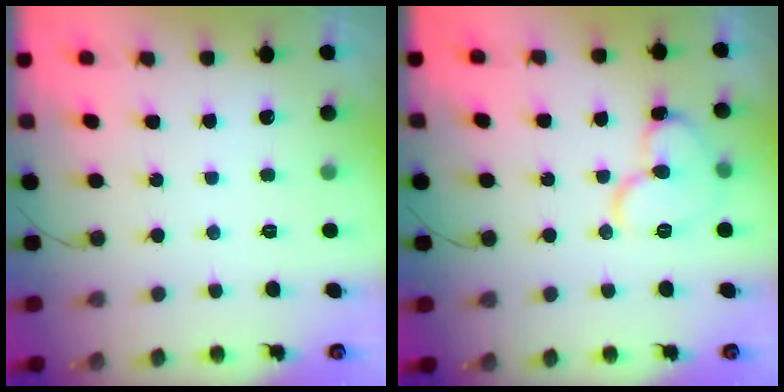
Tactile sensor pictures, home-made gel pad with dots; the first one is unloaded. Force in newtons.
{"total": 11.5, "press": 11.4, "slide": 1.5}